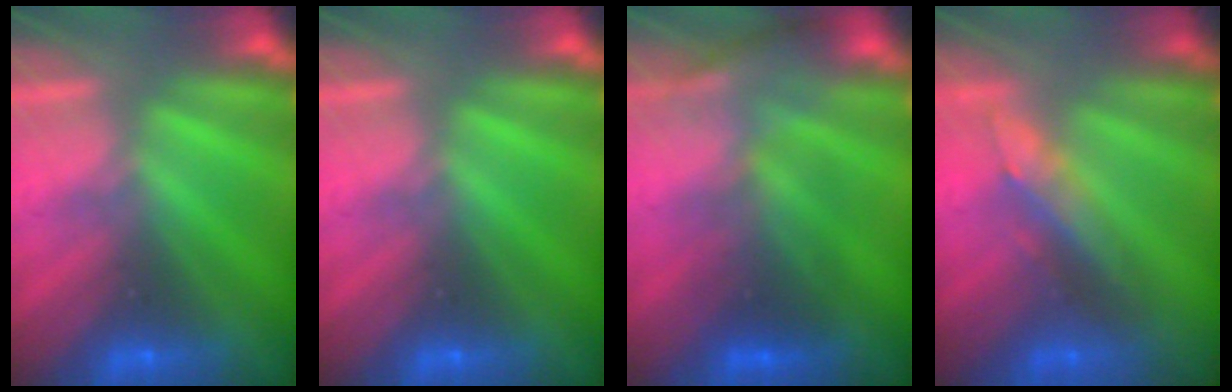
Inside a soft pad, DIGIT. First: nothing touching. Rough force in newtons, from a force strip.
{"total": 0.0}
{"total": 2.7}
{"total": 2.9}